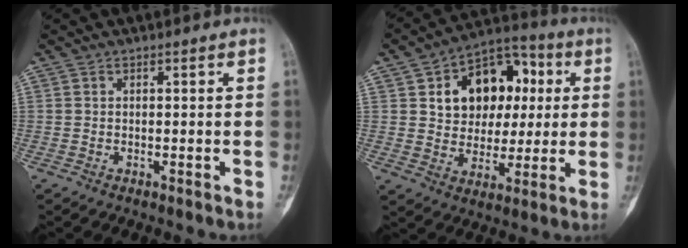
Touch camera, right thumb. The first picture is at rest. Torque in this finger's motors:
{"motor_torque": [0.96, 1.35, 0.60, -0.07, 0.23]}